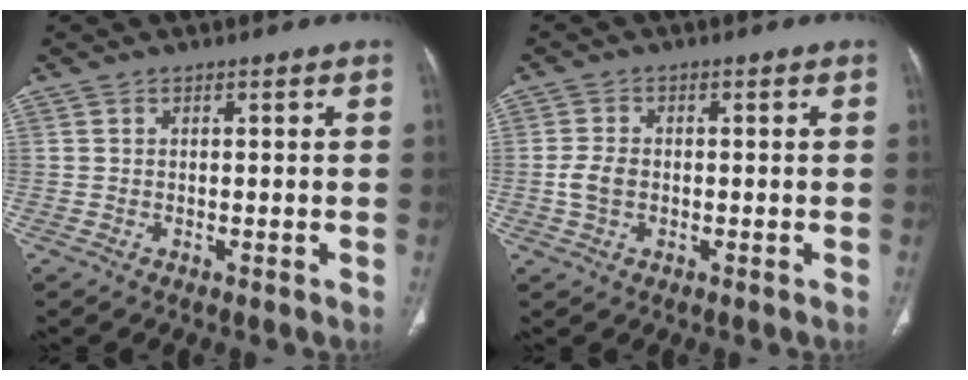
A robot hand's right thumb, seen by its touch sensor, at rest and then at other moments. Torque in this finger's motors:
{"motor_torque": [0.95, 0.78, 0.53, -0.41, 0.17]}